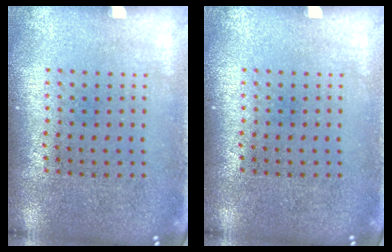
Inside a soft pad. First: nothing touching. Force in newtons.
{"total": 0.0}